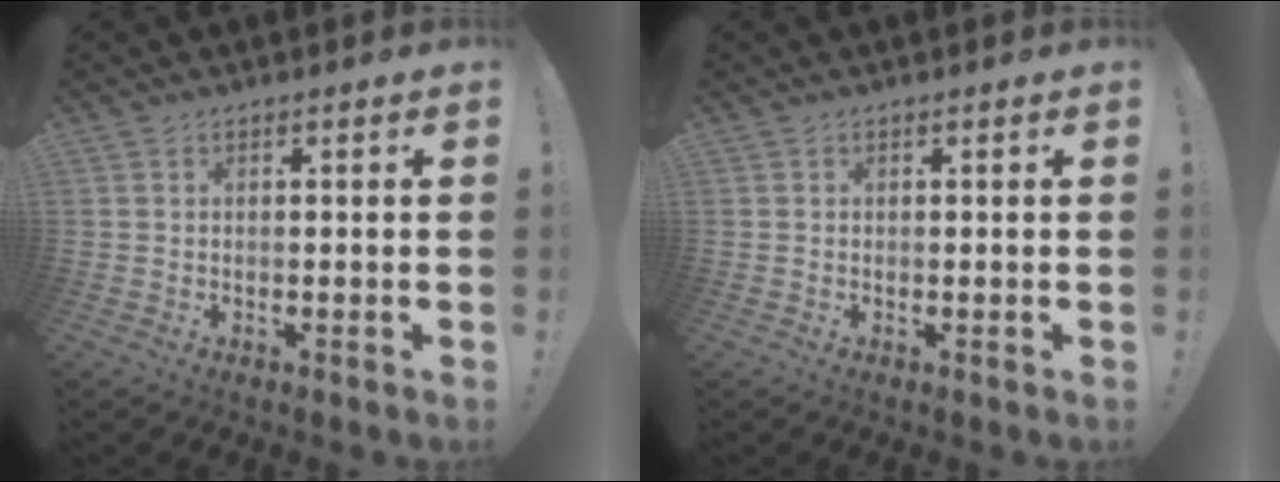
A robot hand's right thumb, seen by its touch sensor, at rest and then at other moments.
{"total": 0.0}